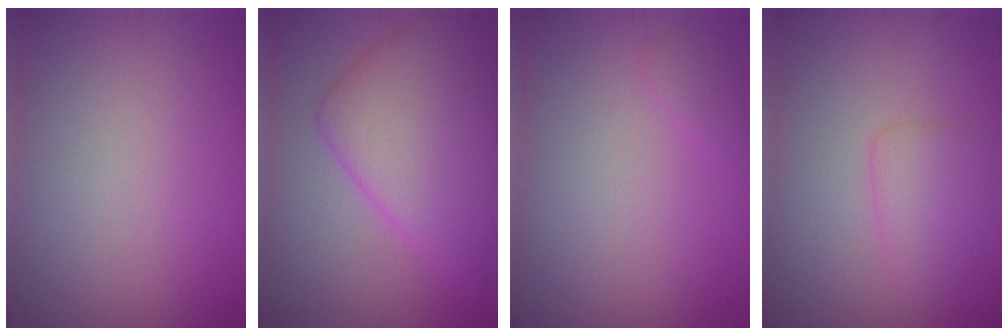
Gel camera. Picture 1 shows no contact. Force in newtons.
{"total": 8.7, "press": 8.7, "slide": 0.1}
{"total": 0.9, "press": 0.9, "slide": 0.1}
{"total": 2.5, "press": 2.5, "slide": 0.2}